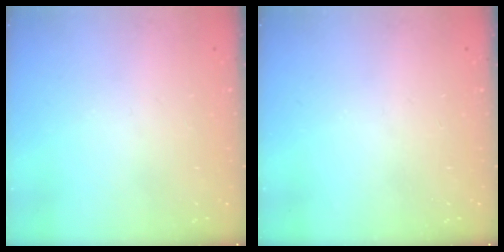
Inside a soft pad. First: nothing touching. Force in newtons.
{"total": 0.0}